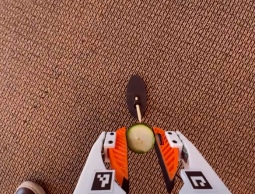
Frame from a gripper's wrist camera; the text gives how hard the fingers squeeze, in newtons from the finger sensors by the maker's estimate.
{"total": 6.3, "left": 6.0, "right": 6.6}